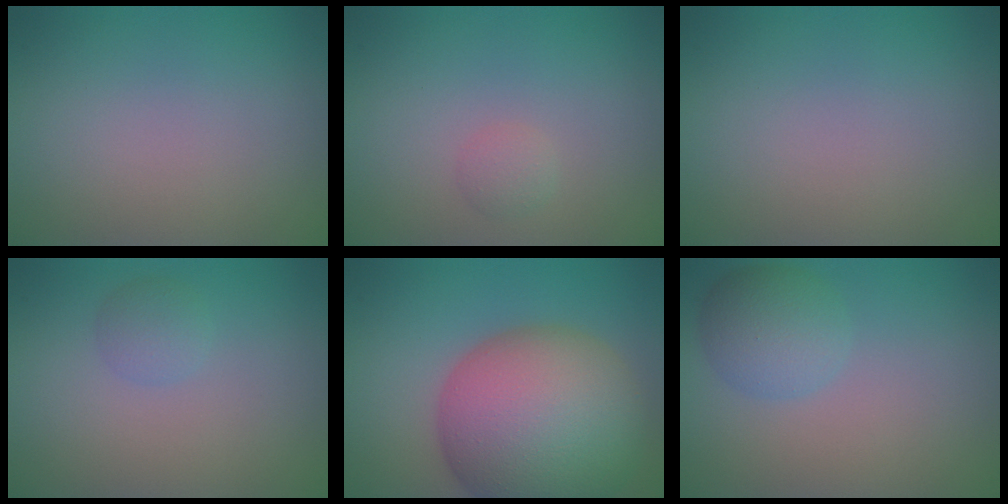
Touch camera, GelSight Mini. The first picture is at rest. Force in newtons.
{"total": 1.0, "press": 1.0, "slide": 0.0}
{"total": 0.0}
{"total": 1.5, "press": 1.5, "slide": 0.0}
{"total": 15.0, "press": 15.0, "slide": 0.7}
{"total": 3.5, "press": 3.5, "slide": 0.1}